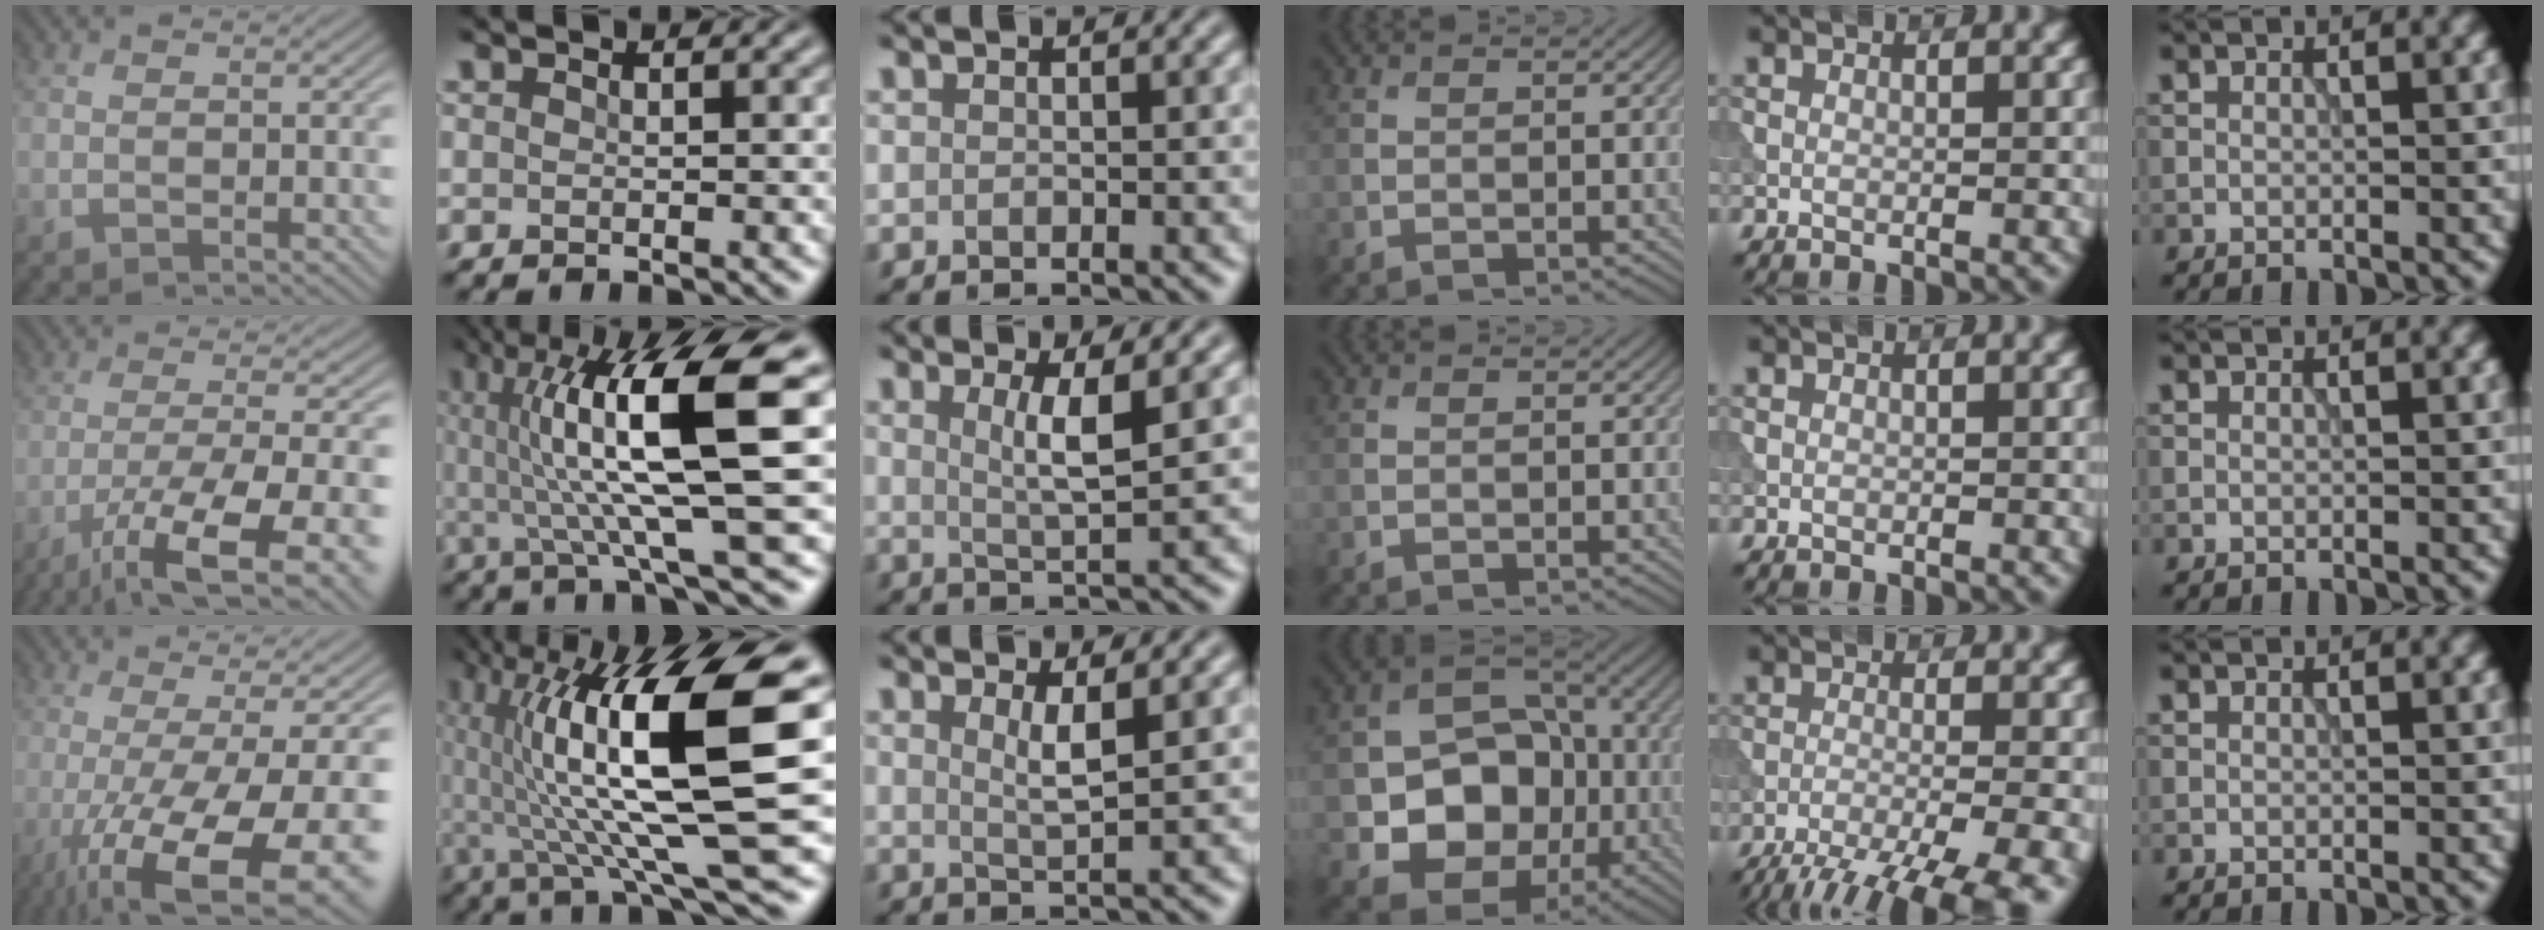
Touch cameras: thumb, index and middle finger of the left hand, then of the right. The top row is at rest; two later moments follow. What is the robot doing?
{"motion": "extract", "object": "tissue"}